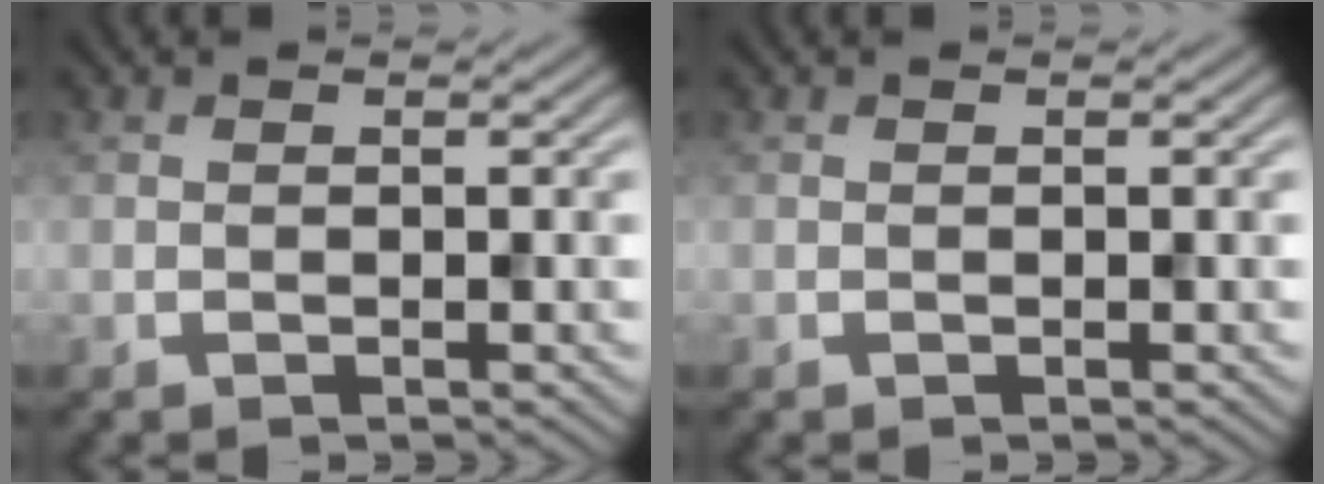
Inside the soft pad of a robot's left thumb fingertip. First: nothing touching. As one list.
[{"total": 0.0}]